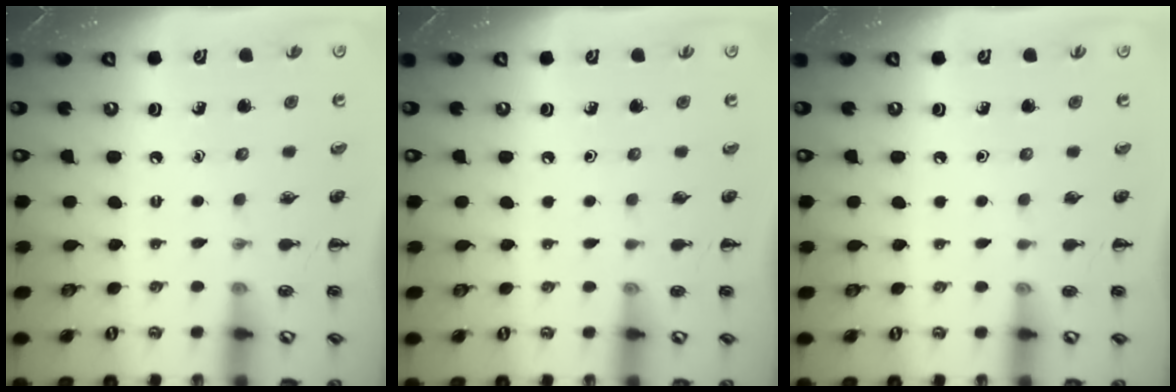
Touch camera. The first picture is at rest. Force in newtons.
{"total": 0.0}
{"total": 0.0}